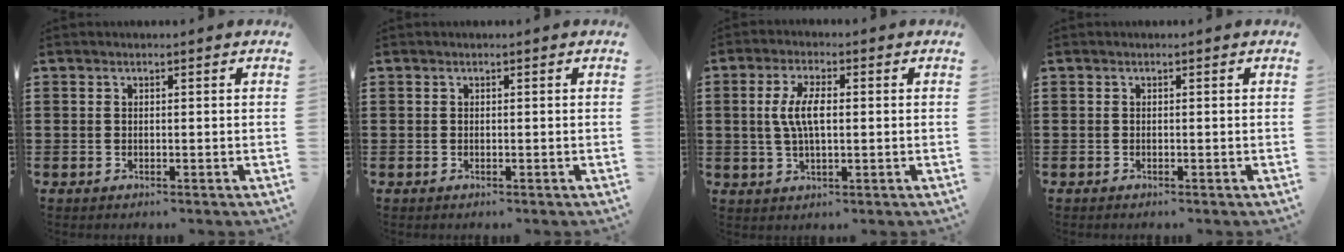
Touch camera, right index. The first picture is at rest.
{"total": 0.0}
{"total": 6.0, "force": [0.4, 2.3, 5.5], "torque": [-0.121, 0.003, 0.000]}
{"total": 0.0}